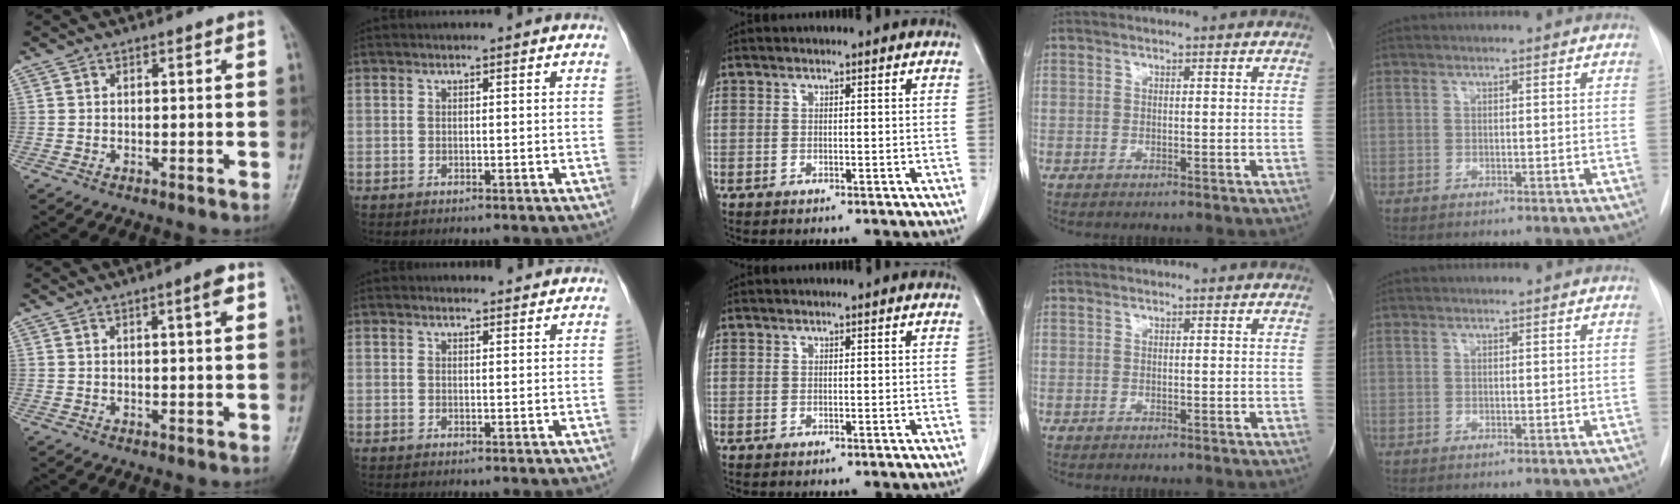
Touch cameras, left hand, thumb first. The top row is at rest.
{"thumb": {"total": 3.1, "force": [1.4, 0.4, 2.7], "torque": [-0.039, -0.004, 0.019]}, "index": {"total": 2.3, "force": [2.2, 0.5, 0.0], "torque": [-0.007, 0.003, 0.025]}}